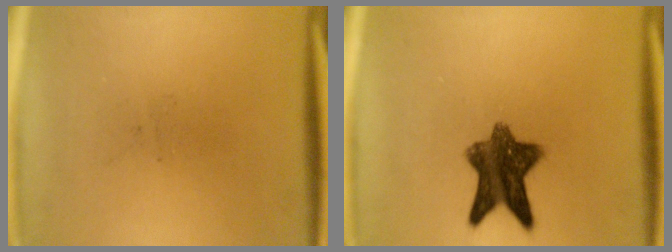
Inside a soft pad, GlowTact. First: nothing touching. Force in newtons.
{"total": 9.3}